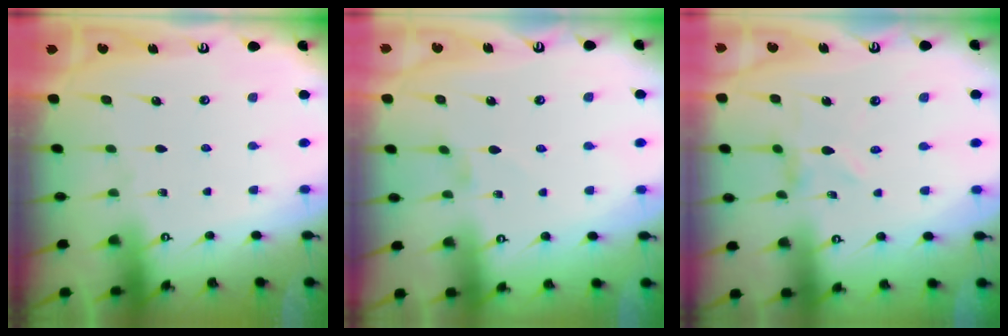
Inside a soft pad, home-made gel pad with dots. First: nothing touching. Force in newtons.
{"total": 1.6, "press": 1.6, "slide": 0.5}
{"total": 2.6, "press": 2.6, "slide": 0.3}